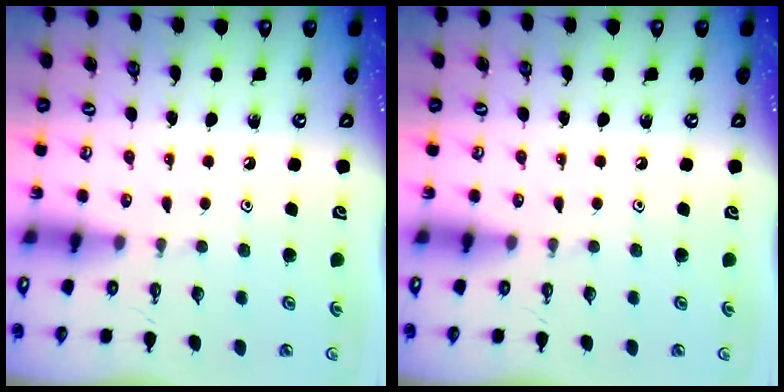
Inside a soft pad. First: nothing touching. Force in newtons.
{"total": 0.0}